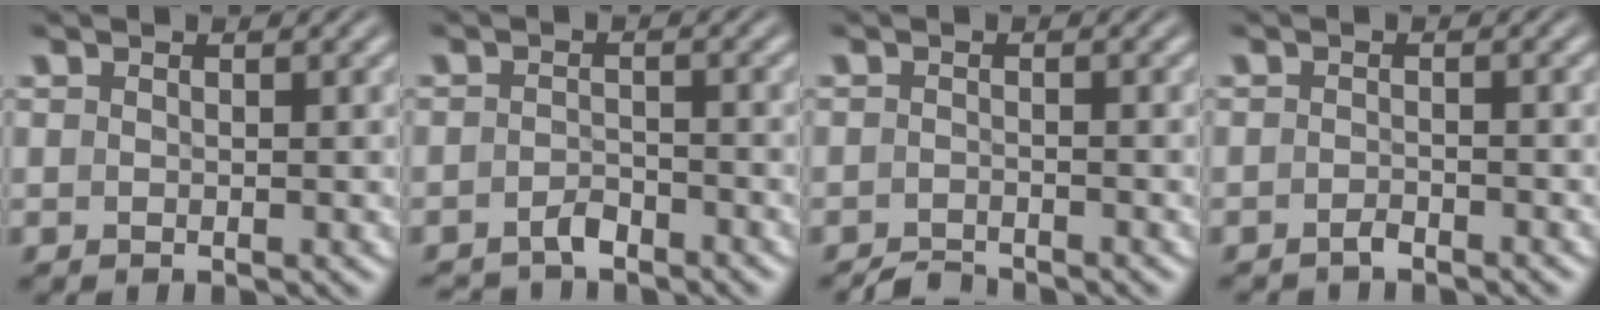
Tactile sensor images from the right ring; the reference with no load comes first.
{"total": 2.4, "force": [-2.4, 0.5, 0.2], "torque": [0.002, -0.006, -0.040]}
{"total": 2.3, "force": [-2.3, -0.1, 0.0], "torque": [0.000, -0.008, -0.038]}
{"total": 1.4, "force": [-1.3, -0.2, 0.1], "torque": [0.002, -0.002, -0.022]}